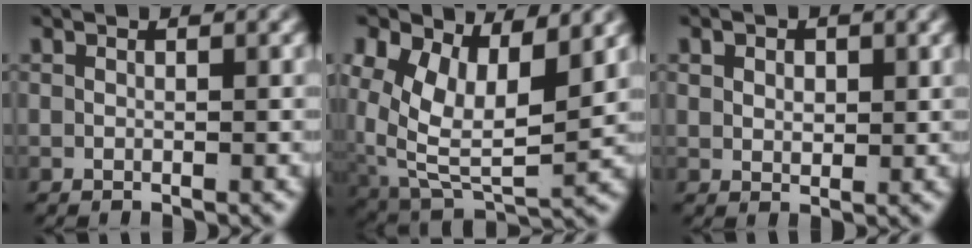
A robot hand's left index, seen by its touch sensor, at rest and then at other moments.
{"total": 9.7, "force": [0.6, 6.6, 7.0], "torque": [-0.149, -0.043, 0.030]}
{"total": 1.9, "force": [0.7, 1.2, 1.3], "torque": [-0.021, -0.015, 0.024]}